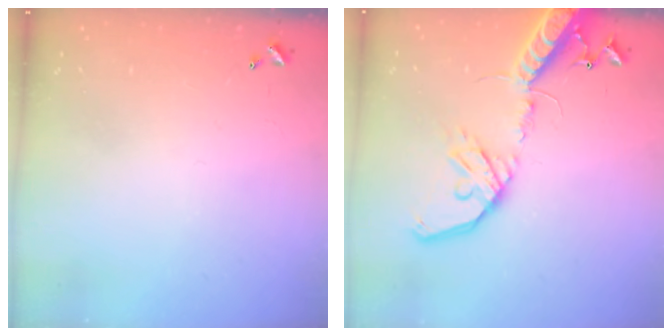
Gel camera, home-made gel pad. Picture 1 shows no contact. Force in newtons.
{"total": 17.9, "press": 17.6, "slide": 3.7}